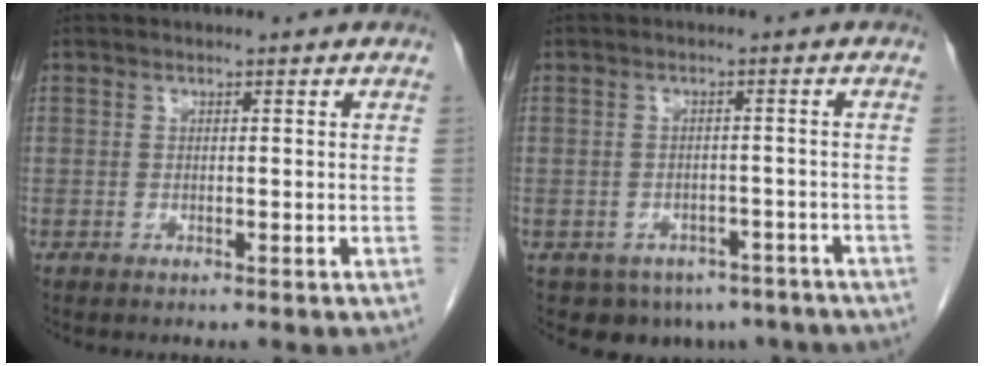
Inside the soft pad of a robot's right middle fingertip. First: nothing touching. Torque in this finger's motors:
{"motor_torque": [-0.29, -0.10, 0.04, -0.01]}